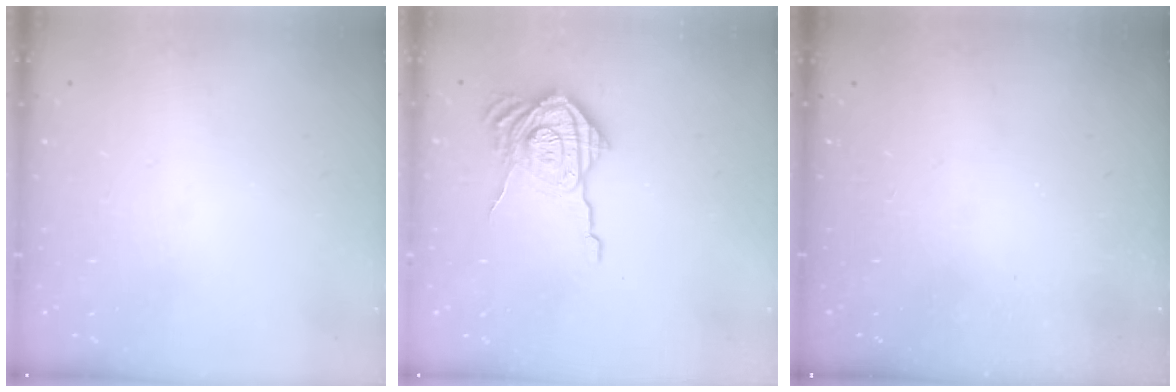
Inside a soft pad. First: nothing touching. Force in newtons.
{"total": 16.7, "press": 16.6, "slide": 1.2}
{"total": 2.3, "press": 2.2, "slide": 0.8}